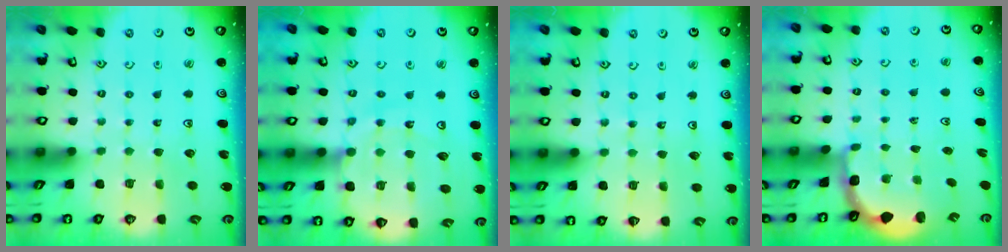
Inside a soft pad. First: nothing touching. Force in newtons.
{"total": 14.4, "press": 14.3, "slide": 1.8}
{"total": 3.5, "press": 3.5, "slide": 0.1}
{"total": 2.4, "press": 1.7, "slide": 1.6}